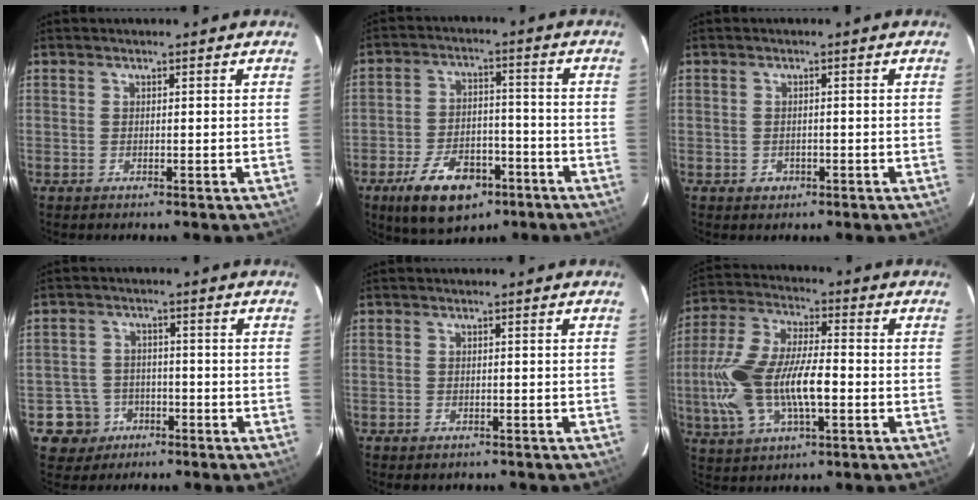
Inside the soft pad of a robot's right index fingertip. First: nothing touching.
{"total": 14.1, "force": [-8.3, 7.4, 8.5], "torque": [-0.175, 0.003, -0.126]}
{"total": 1.7, "force": [-0.7, 1.5, 0.4], "torque": [-0.007, 0.001, -0.005]}
{"total": 6.4, "force": [-3.0, 5.6, 0.4], "torque": [-0.026, 0.022, -0.046]}
{"total": 2.0, "force": [-1.4, 1.2, 0.6], "torque": [-0.015, -0.004, -0.019]}
{"total": 17.1, "force": [-3.2, 7.4, 15.1], "torque": [-0.321, 0.002, -0.058]}